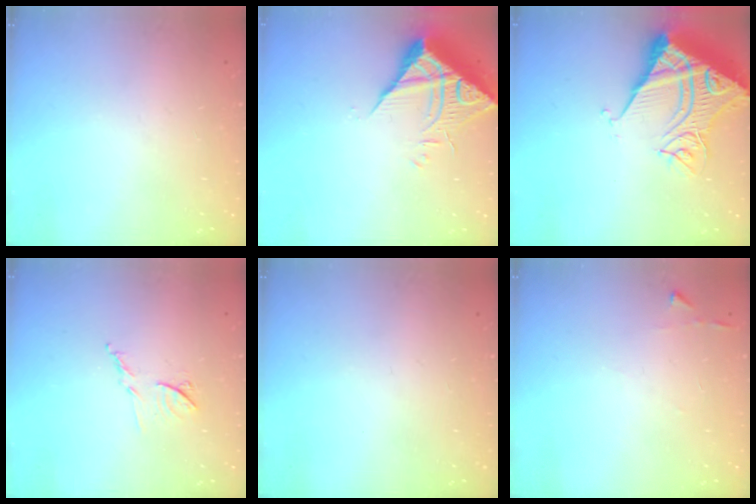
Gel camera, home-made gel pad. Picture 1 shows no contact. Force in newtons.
{"total": 10.5, "press": 10.4, "slide": 1.0}
{"total": 16.3, "press": 16.2, "slide": 1.9}
{"total": 7.7, "press": 7.7, "slide": 0.5}
{"total": 0.0}
{"total": 2.9, "press": 2.9, "slide": 0.3}